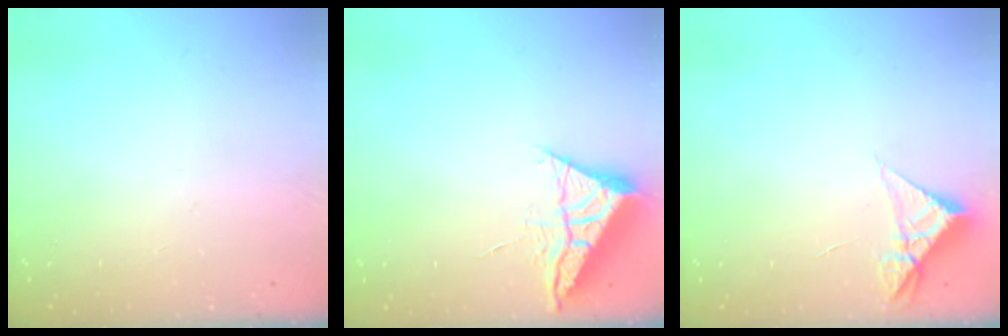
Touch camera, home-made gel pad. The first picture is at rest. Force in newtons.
{"total": 6.0, "press": 5.9, "slide": 0.4}
{"total": 5.2, "press": 5.2, "slide": 0.3}